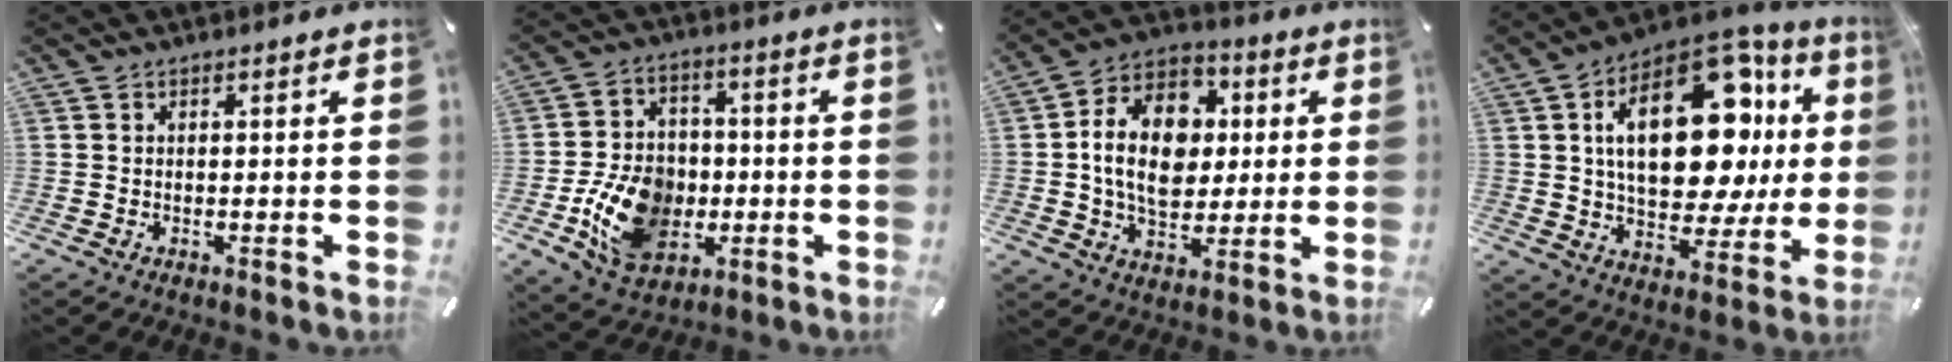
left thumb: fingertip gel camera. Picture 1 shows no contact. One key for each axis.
{"total": 14.7, "fx": -3.6, "fy": 11.1, "fz": 8.9, "tx": -0.190, "ty": 0.011, "tz": -0.062}
{"total": 15.8, "fx": 0.4, "fy": 11.7, "fz": 10.5, "tx": -0.202, "ty": 0.013, "tz": 0.005}
{"total": 27.0, "fx": 7.2, "fy": 14.6, "fz": 21.6, "tx": -0.347, "ty": -0.038, "tz": 0.122}